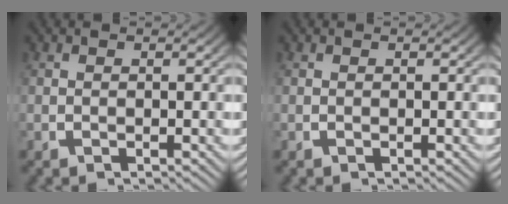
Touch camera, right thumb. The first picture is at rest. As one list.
[{"total": 0.0}]